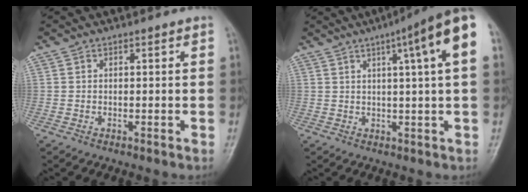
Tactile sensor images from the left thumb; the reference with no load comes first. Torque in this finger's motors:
{"motor_torque": [1.82, 1.81, 1.58, -0.64, 0.35]}